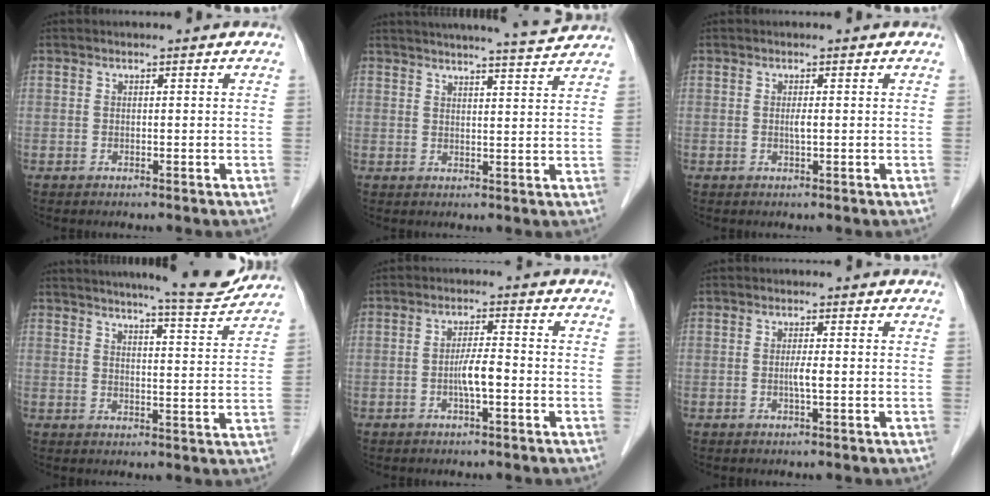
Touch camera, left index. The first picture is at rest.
{"total": 11.6, "force": [11.0, -0.5, 3.8], "torque": [-0.061, 0.001, 0.135]}
{"total": 0.8, "force": [0.0, 0.0, 0.8], "torque": [-0.018, -0.002, 0.000]}
{"total": 11.3, "force": [10.5, 0.1, 4.1], "torque": [-0.059, -0.009, 0.130]}
{"total": 3.6, "force": [-1.1, 0.5, 3.4], "torque": [-0.064, 0.003, -0.022]}
{"total": 1.7, "force": [-0.2, 0.0, 1.7], "torque": [-0.033, -0.001, -0.005]}